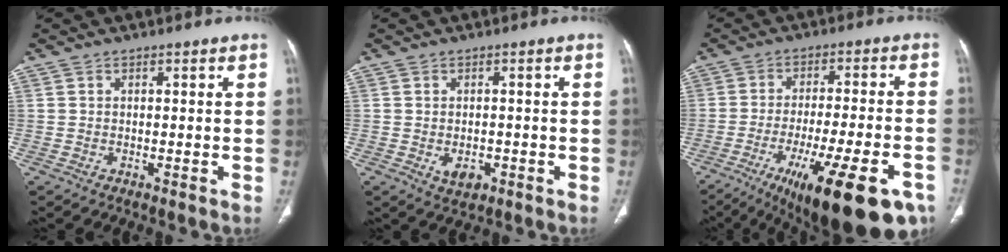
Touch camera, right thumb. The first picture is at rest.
{"total": 3.6, "force": [-1.2, 2.3, 2.5], "torque": [-0.032, 0.003, -0.009]}
{"total": 22.8, "force": [-12.3, 6.3, 18.2], "torque": [-0.226, 0.030, -0.177]}